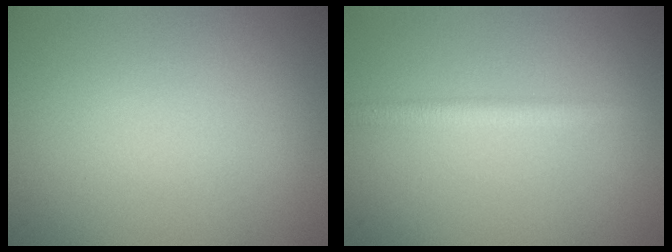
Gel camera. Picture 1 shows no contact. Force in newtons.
{"total": 2.2, "press": 2.2, "slide": 0.0}